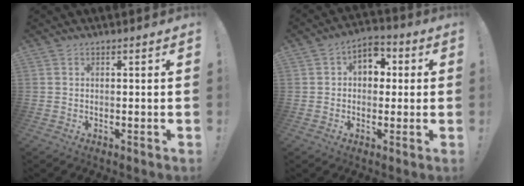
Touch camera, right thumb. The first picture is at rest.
{"total": 7.4, "force": [1.4, 5.9, 4.2], "torque": [-0.059, 0.005, 0.029]}